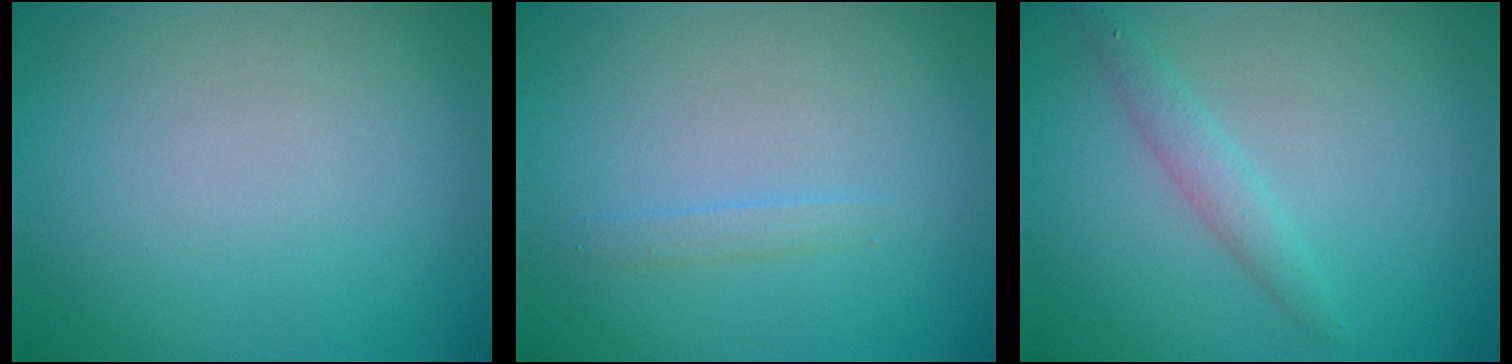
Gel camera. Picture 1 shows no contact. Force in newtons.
{"total": 0.8, "press": 0.8, "slide": 0.0}
{"total": 1.8, "press": 1.8, "slide": 0.1}